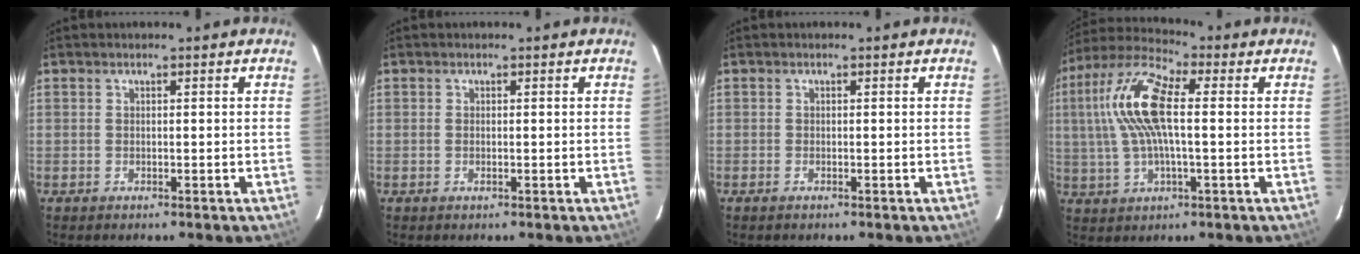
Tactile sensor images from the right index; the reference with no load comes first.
{"total": 0.5, "force": [-0.1, 0.2, 0.4], "torque": [-0.009, 0.001, -0.002]}
{"total": 0.5, "force": [-0.4, 0.2, 0.3], "torque": [-0.008, -0.001, -0.009]}
{"total": 13.9, "force": [1.7, 4.9, 12.9], "torque": [-0.262, 0.019, 0.025]}